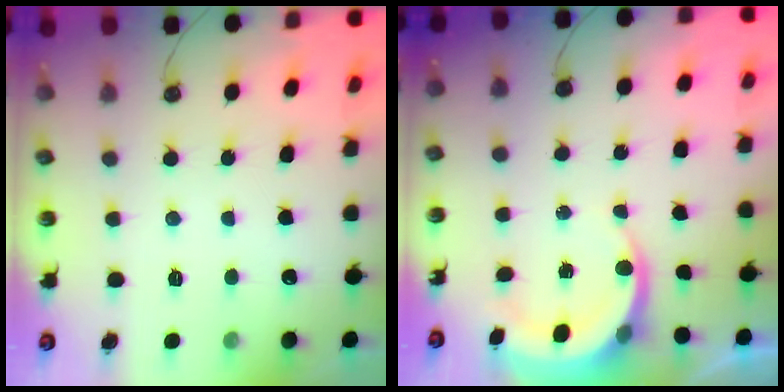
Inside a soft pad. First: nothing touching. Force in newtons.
{"total": 4.9, "press": 4.9, "slide": 0.3}